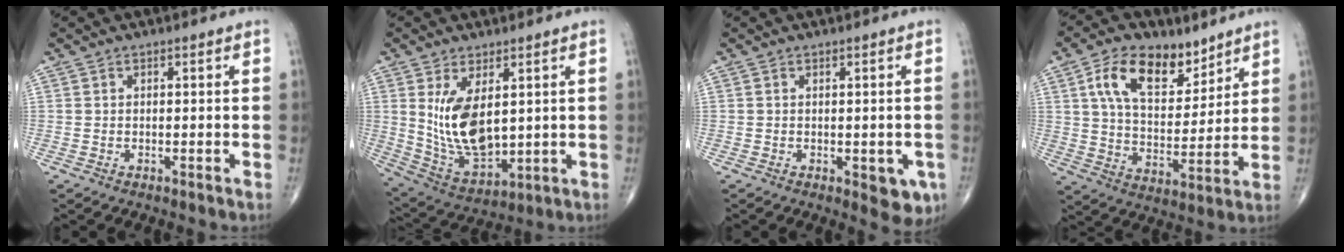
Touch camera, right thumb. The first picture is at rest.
{"total": 12.7, "force": [2.6, 6.7, 10.6], "torque": [-0.181, -0.023, 0.072]}
{"total": 5.1, "force": [-1.5, 2.4, 4.2], "torque": [-0.029, -0.005, -0.013]}
{"total": 14.6, "force": [7.9, 8.3, 9.1], "torque": [-0.126, -0.036, 0.145]}